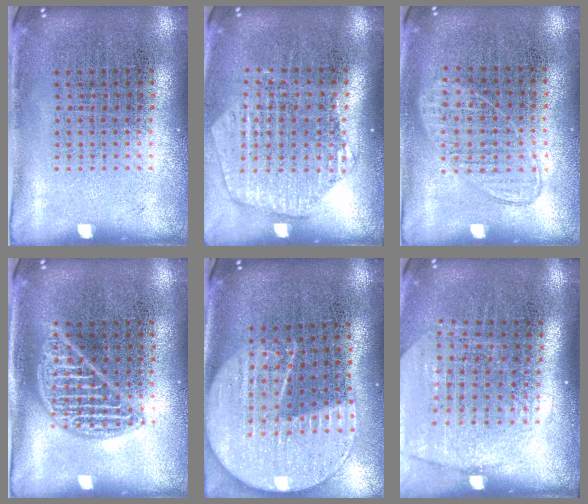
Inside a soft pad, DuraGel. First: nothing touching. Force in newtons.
{"total": 1.7, "press": 1.6, "slide": 0.7}
{"total": 1.0, "press": 0.9, "slide": 0.4}
{"total": 2.3, "press": 2.2, "slide": 0.3}
{"total": 2.3, "press": 2.0, "slide": 1.1}
{"total": 1.8, "press": 1.5, "slide": 0.9}